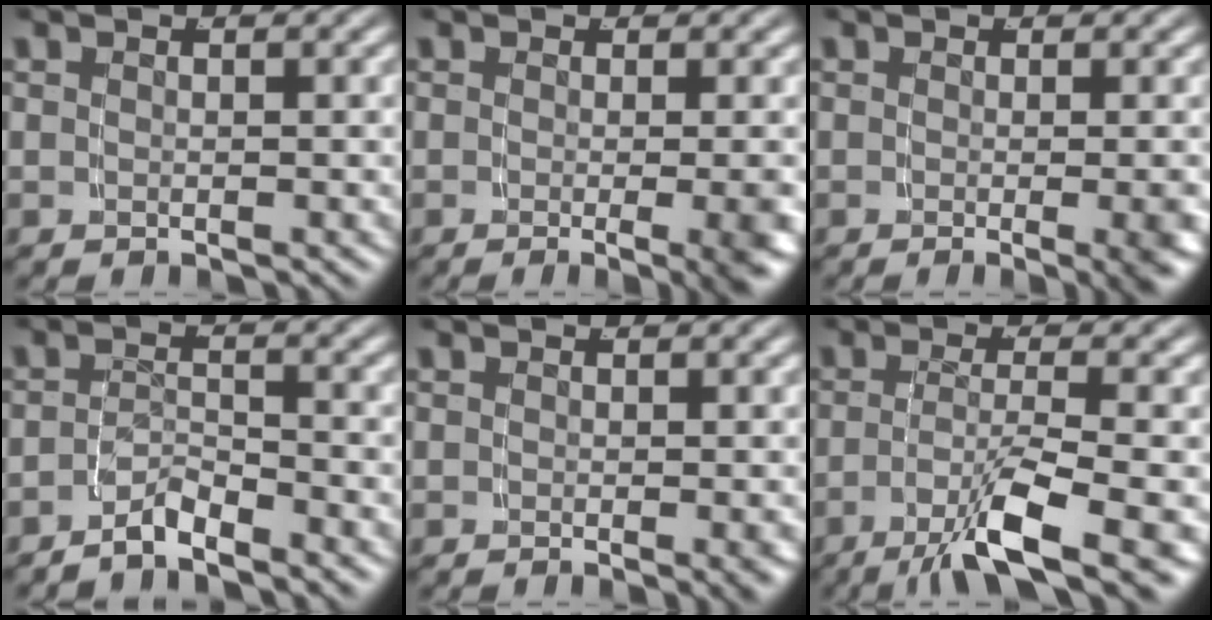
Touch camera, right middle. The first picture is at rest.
{"total": 4.2, "force": [-1.7, 0.3, 3.8], "torque": [-0.037, -0.005, -0.030]}
{"total": 2.7, "force": [-0.8, 0.0, 2.6], "torque": [-0.028, -0.004, -0.014]}
{"total": 2.8, "force": [-2.6, 0.1, 0.9], "torque": [-0.016, -0.005, -0.045]}
{"total": 0.8, "force": [0.0, -0.2, 0.7], "torque": [-0.006, 0.001, 0.000]}
{"total": 7.2, "force": [-4.3, 0.9, 5.6], "torque": [-0.085, -0.022, -0.058]}